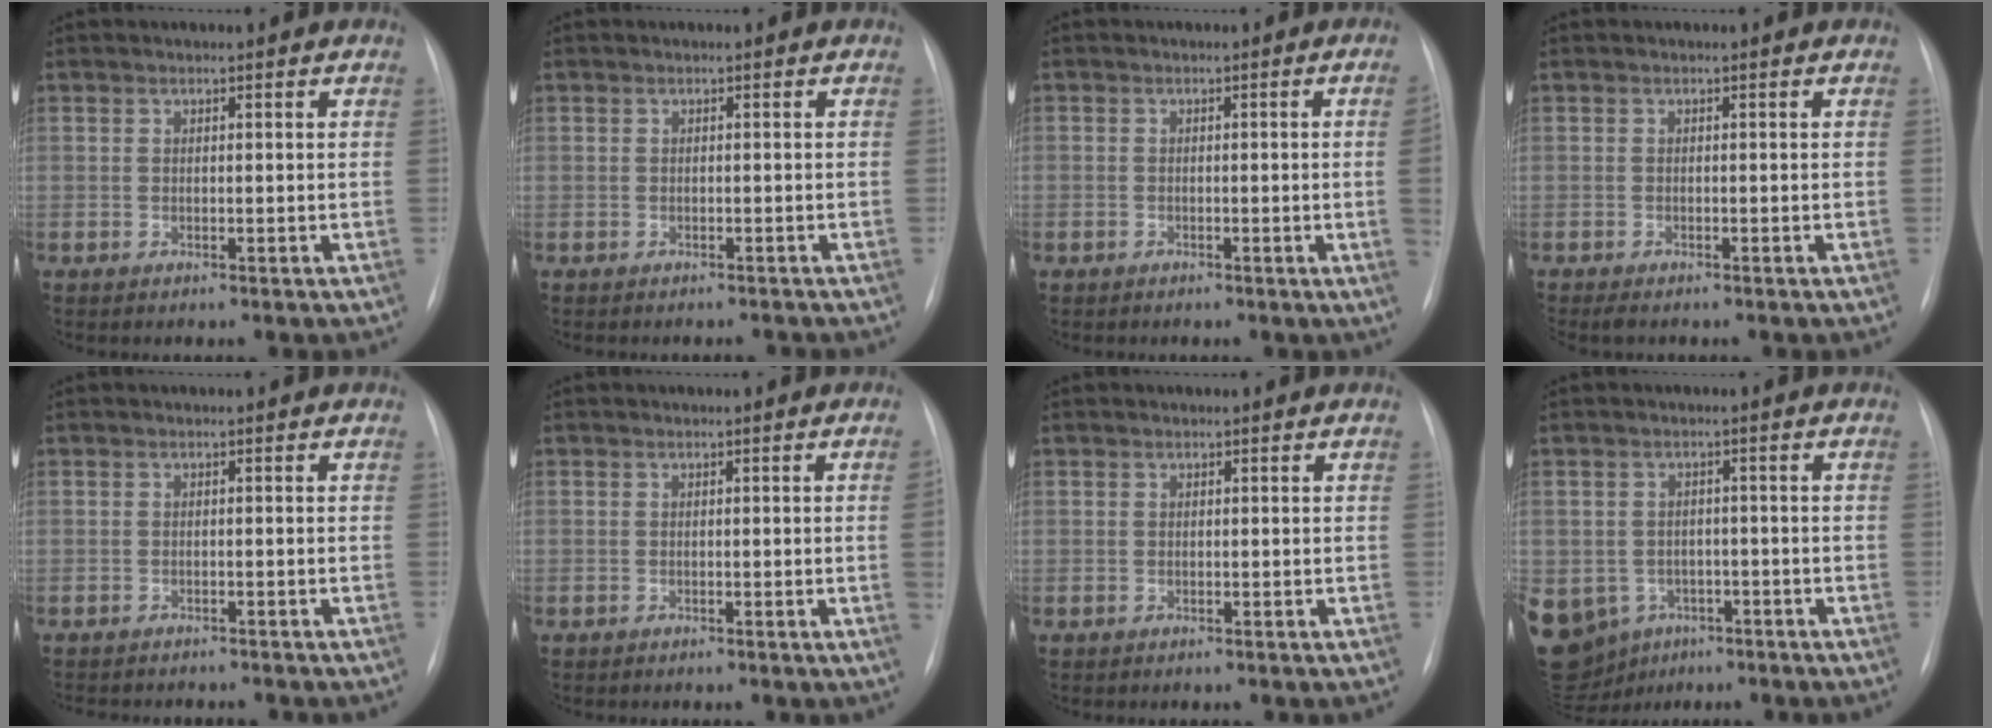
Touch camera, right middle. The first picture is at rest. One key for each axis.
{"total": 2.2, "fx": -2.1, "fy": 0.6, "fz": 0.4, "tx": 0.000, "ty": -0.007, "tz": -0.023}
{"total": 2.4, "fx": -0.5, "fy": -0.5, "fz": 2.3, "tx": -0.035, "ty": 0.000, "tz": -0.006}
{"total": 2.0, "fx": -1.6, "fy": 0.6, "fz": 1.0, "tx": -0.017, "ty": -0.005, "tz": -0.020}
{"total": 5.9, "fx": -5.3, "fy": 1.6, "fz": 1.8, "tx": -0.020, "ty": -0.001, "tz": -0.066}
{"total": 1.8, "fx": -0.2, "fy": -0.6, "fz": 1.6, "tx": -0.023, "ty": -0.002, "tz": 0.000}
{"total": 0.0}
{"total": 18.1, "fx": -7.9, "fy": 14.8, "fz": 6.7, "tx": -0.214, "ty": 0.006, "tz": -0.097}